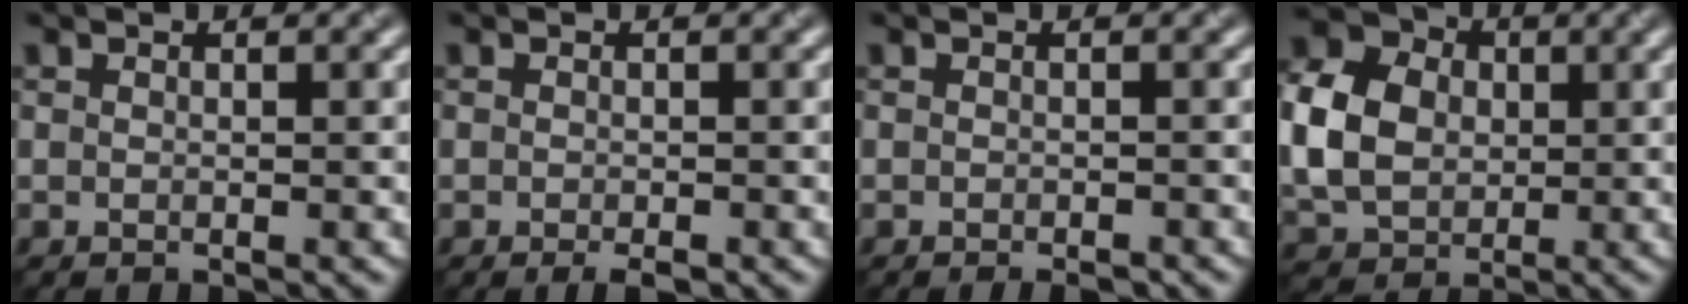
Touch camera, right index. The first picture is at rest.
{"total": 1.3, "force": [-1.0, 0.1, 0.9], "torque": [-0.011, 0.002, -0.009]}
{"total": 1.3, "force": [-0.9, 0.3, 0.9], "torque": [-0.001, 0.003, -0.007]}
{"total": 7.3, "force": [-0.2, 6.0, 4.2], "torque": [-0.110, 0.019, 0.002]}